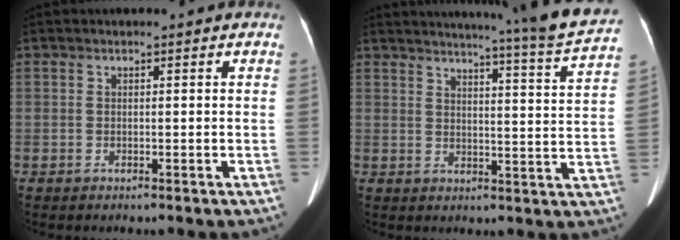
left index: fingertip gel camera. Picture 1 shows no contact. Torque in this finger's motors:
{"motor_torque": [-0.22, -1.30, 0.12, 0.07]}